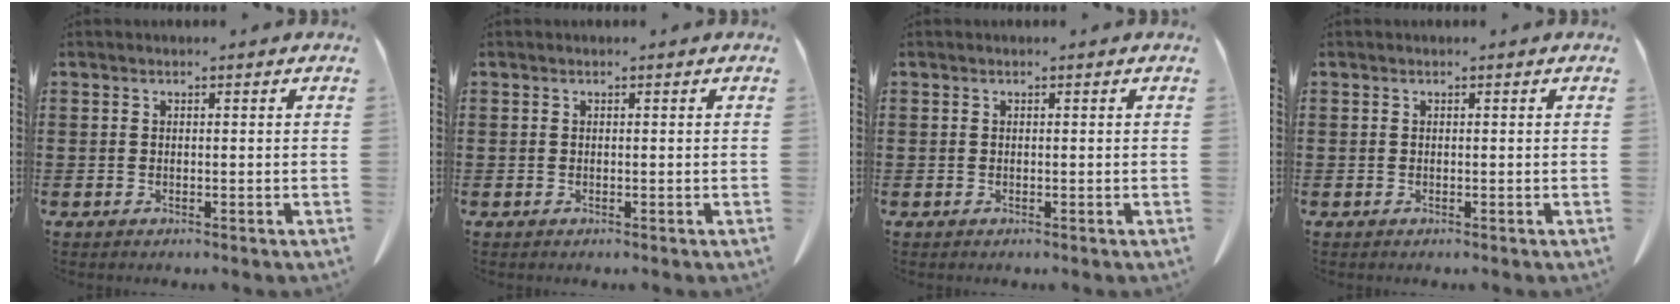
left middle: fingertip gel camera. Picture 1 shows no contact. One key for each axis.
{"total": 0.0}
{"total": 0.0}
{"total": 0.0}